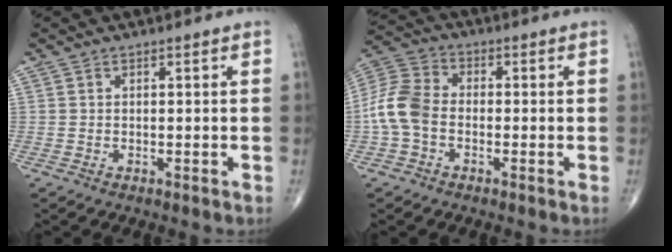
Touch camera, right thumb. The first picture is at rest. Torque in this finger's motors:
{"motor_torque": [0.43, 0.12, 0.85, -0.35, 0.09]}